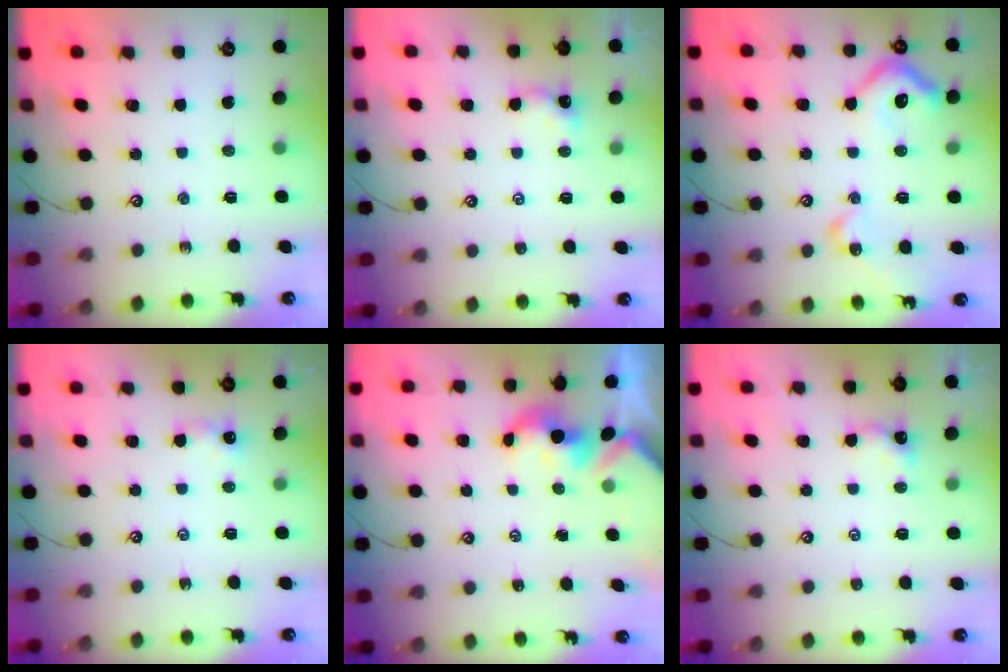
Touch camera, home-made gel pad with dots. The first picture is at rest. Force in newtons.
{"total": 1.6, "press": 1.5, "slide": 0.5}
{"total": 12.2, "press": 12.1, "slide": 1.7}
{"total": 2.4, "press": 2.4, "slide": 0.4}
{"total": 1.8, "press": 1.8, "slide": 0.2}
{"total": 1.6, "press": 1.5, "slide": 0.5}